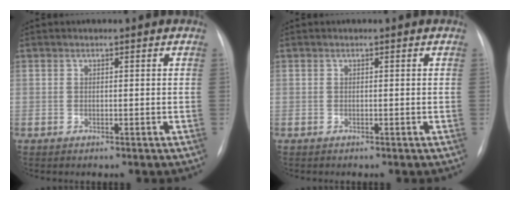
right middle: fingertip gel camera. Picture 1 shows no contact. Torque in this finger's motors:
{"motor_torque": [-0.25, -0.08, 0.00, 0.00]}